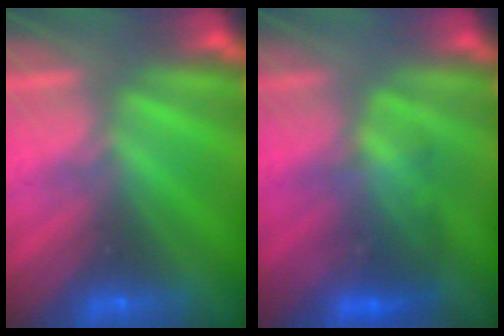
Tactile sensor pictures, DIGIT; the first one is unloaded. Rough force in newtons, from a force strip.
{"total": 3.6}